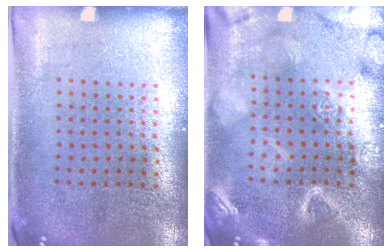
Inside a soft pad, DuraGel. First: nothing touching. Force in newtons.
{"total": 4.7, "press": 4.7, "slide": 0.5}